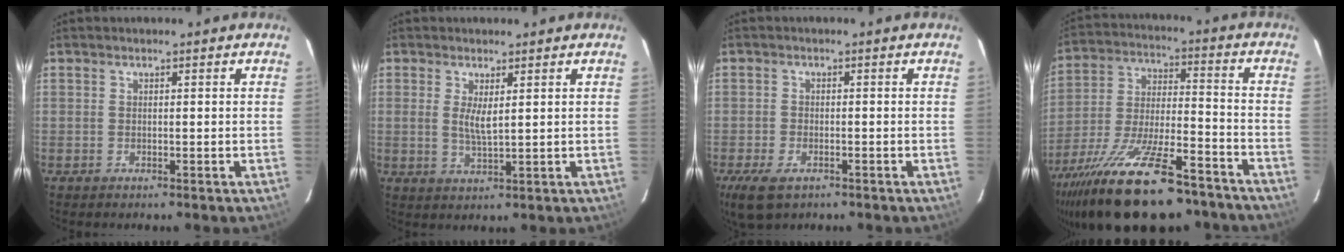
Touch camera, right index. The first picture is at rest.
{"total": 3.5, "force": [1.0, 0.8, 3.3], "torque": [-0.062, -0.007, 0.017]}
{"total": 6.5, "force": [-3.9, 3.2, 4.0], "torque": [-0.100, -0.021, -0.071]}
{"total": 27.3, "force": [-20.4, 8.3, 16.2], "torque": [-0.307, -0.047, -0.314]}